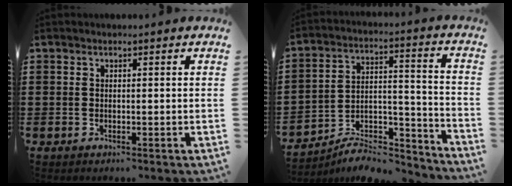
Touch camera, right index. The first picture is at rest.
{"total": 6.5, "force": [-5.9, 2.0, 1.6], "torque": [-0.019, 0.013, -0.114]}